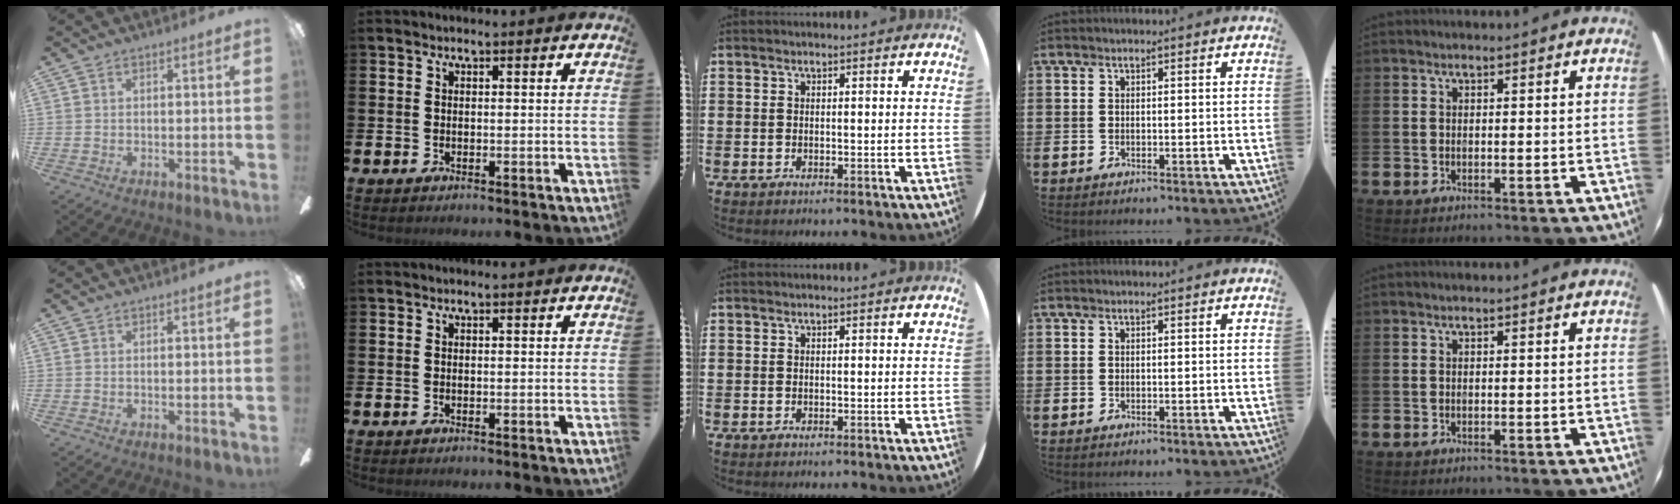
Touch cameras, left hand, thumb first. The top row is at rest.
{}